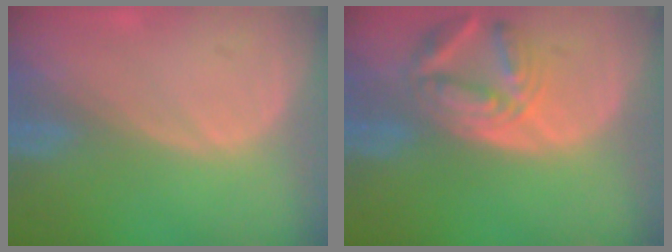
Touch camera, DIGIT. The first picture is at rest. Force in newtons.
{"total": 6.7, "press": 6.4, "slide": 2.1}